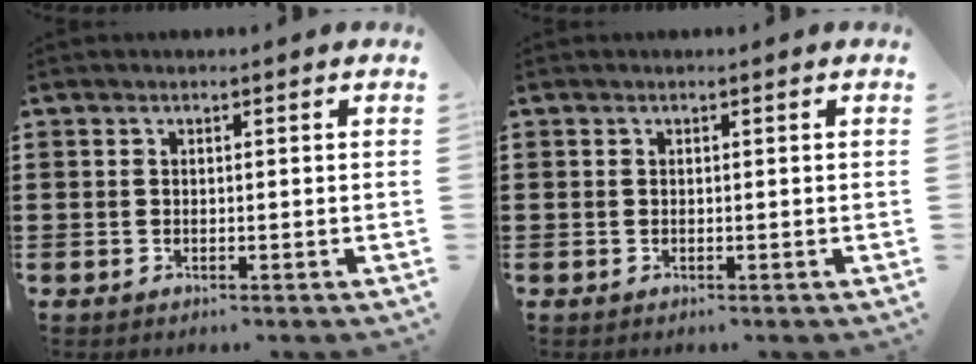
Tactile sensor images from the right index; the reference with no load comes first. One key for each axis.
{"total": 0.0}